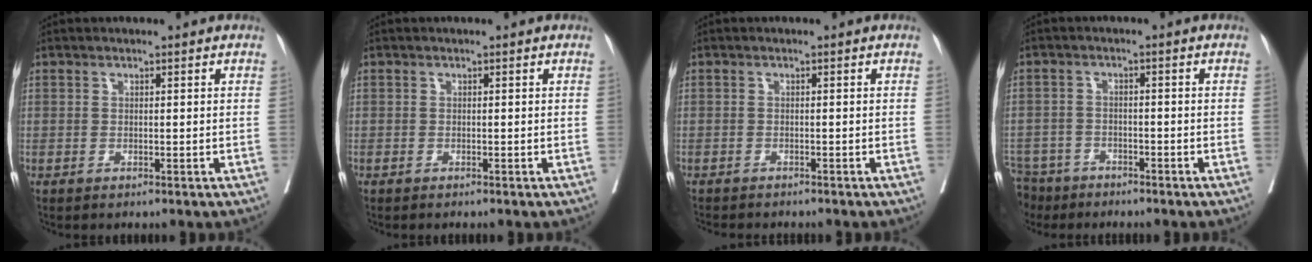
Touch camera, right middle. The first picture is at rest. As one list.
[{"total": 0.5, "force": [-0.5, 0.1, 0.2], "torque": [-0.005, -0.001, -0.009]}, {"total": 5.3, "force": [-4.8, 1.2, 2.0], "torque": [-0.026, -0.007, -0.066]}, {"total": 9.0, "force": [-7.2, 5.2, 1.8], "torque": [-0.059, -0.006, -0.121]}]